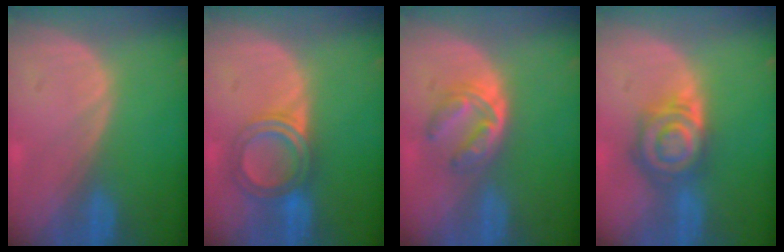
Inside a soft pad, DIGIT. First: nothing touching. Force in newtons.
{"total": 5.5, "press": 5.4, "slide": 0.6}
{"total": 6.2, "press": 5.0, "slide": 3.5}
{"total": 7.9, "press": 6.9, "slide": 3.7}